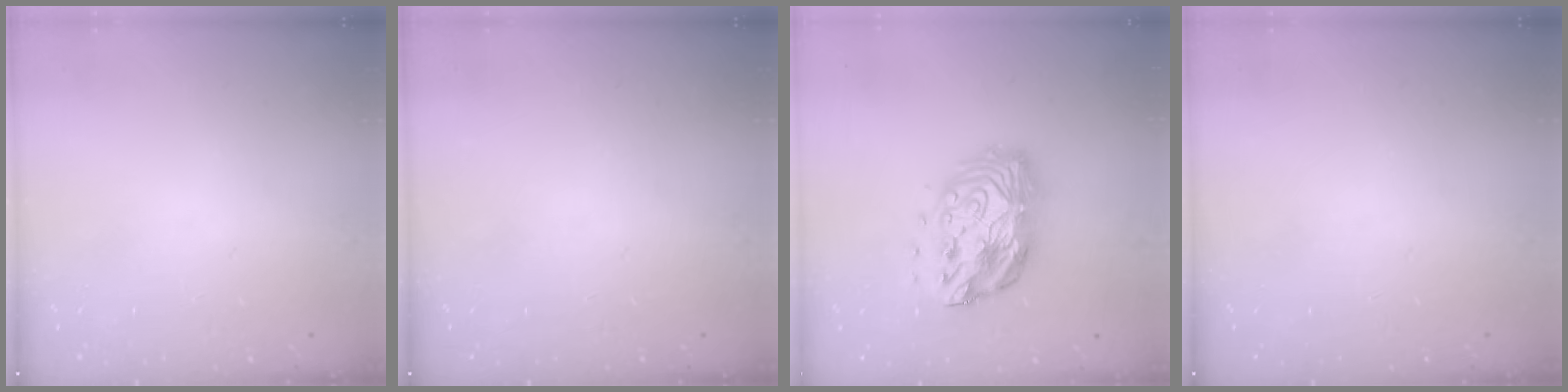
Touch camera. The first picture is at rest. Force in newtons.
{"total": 0.0}
{"total": 15.7, "press": 15.6, "slide": 1.2}
{"total": 0.0}